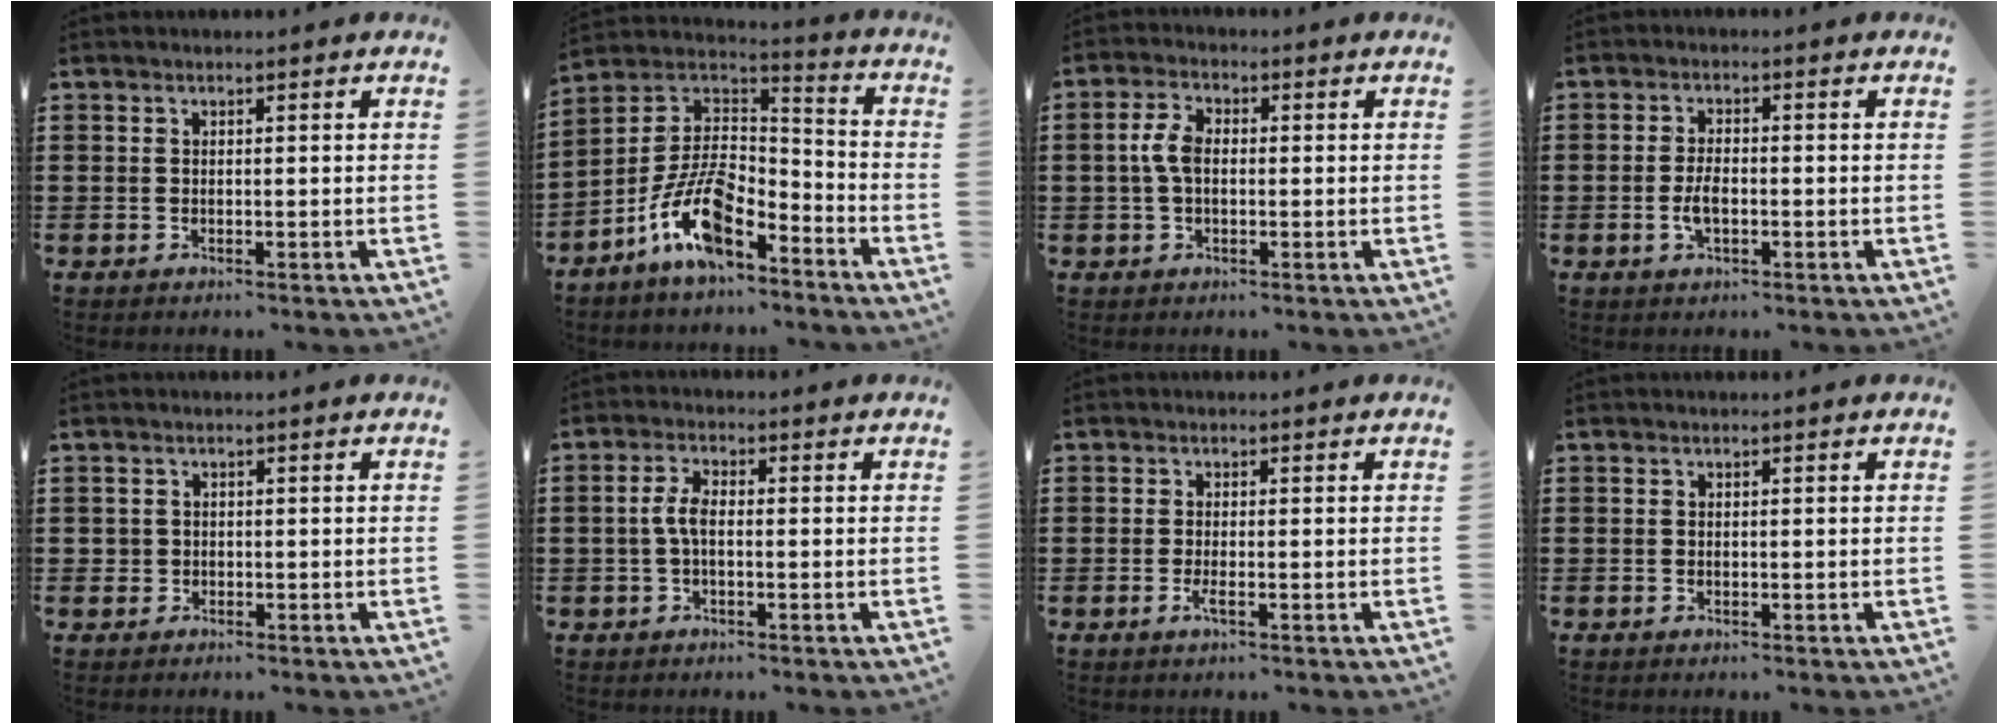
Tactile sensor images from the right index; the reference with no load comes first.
{"total": 12.4, "force": [-7.6, 5.1, 8.4], "torque": [-0.183, 0.013, -0.150]}
{"total": 4.4, "force": [0.1, 2.6, 3.6], "torque": [-0.095, 0.002, -0.007]}
{"total": 3.3, "force": [-0.8, 1.5, 2.9], "torque": [-0.060, 0.001, -0.016]}
{"total": 1.2, "force": [0.0, 1.2, 0.1], "torque": [-0.004, 0.008, -0.002]}
{"total": 3.5, "force": [-0.5, 1.5, 3.2], "torque": [-0.074, 0.000, -0.014]}
{"total": 1.7, "force": [-0.7, 0.3, 1.5], "torque": [-0.042, -0.009, -0.016]}
{"total": 0.0}